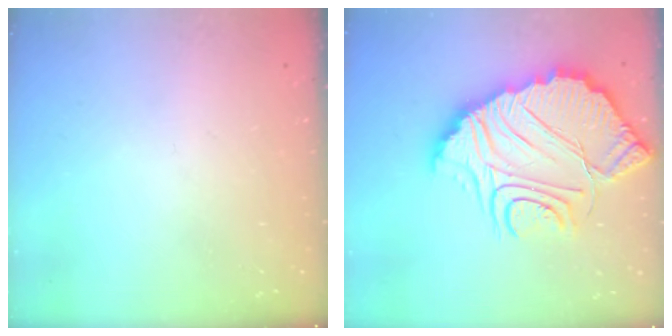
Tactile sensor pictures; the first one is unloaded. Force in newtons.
{"total": 22.6, "press": 22.5, "slide": 1.9}